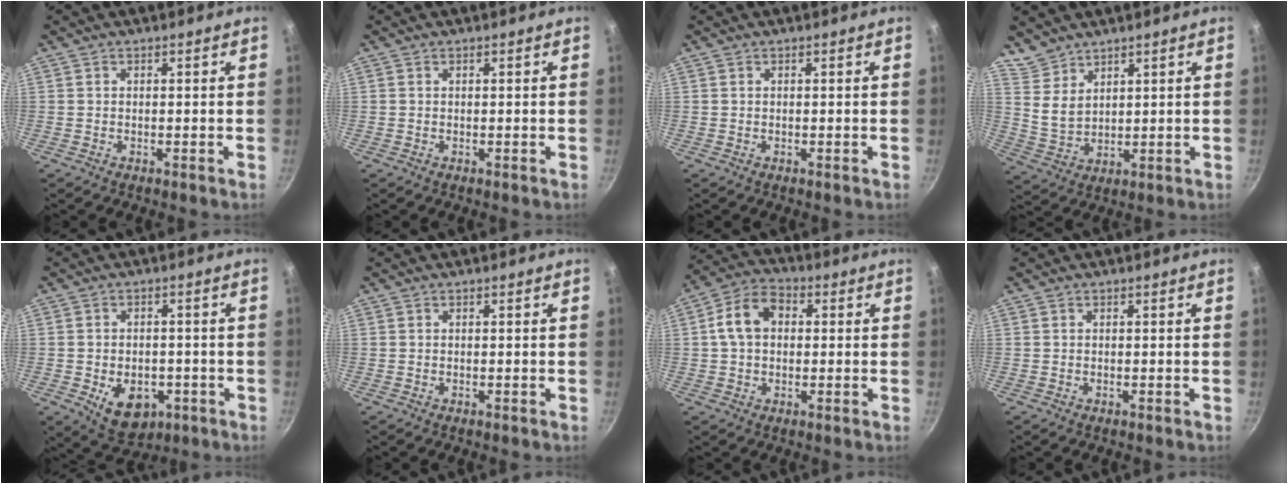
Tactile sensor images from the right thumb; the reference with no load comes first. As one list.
[{"total": 0.0}, {"total": 0.0}, {"total": 6.0, "force": [5.0, 3.1, 1.4], "torque": [-0.012, -0.021, 0.109]}, {"total": 9.4, "force": [-3.0, 6.5, 6.0], "torque": [-0.064, 0.001, -0.030]}, {"total": 0.0}, {"total": 9.1, "force": [1.2, 6.6, 6.2], "torque": [-0.093, 0.024, 0.009]}, {"total": 0.0}]